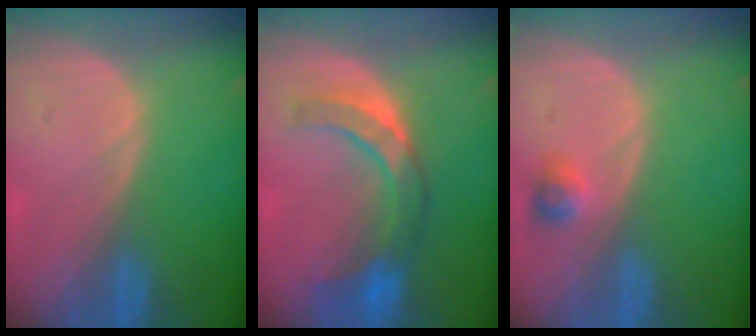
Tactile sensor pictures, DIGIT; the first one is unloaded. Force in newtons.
{"total": 7.6, "press": 7.5, "slide": 1.3}
{"total": 2.2, "press": 2.2, "slide": 0.2}